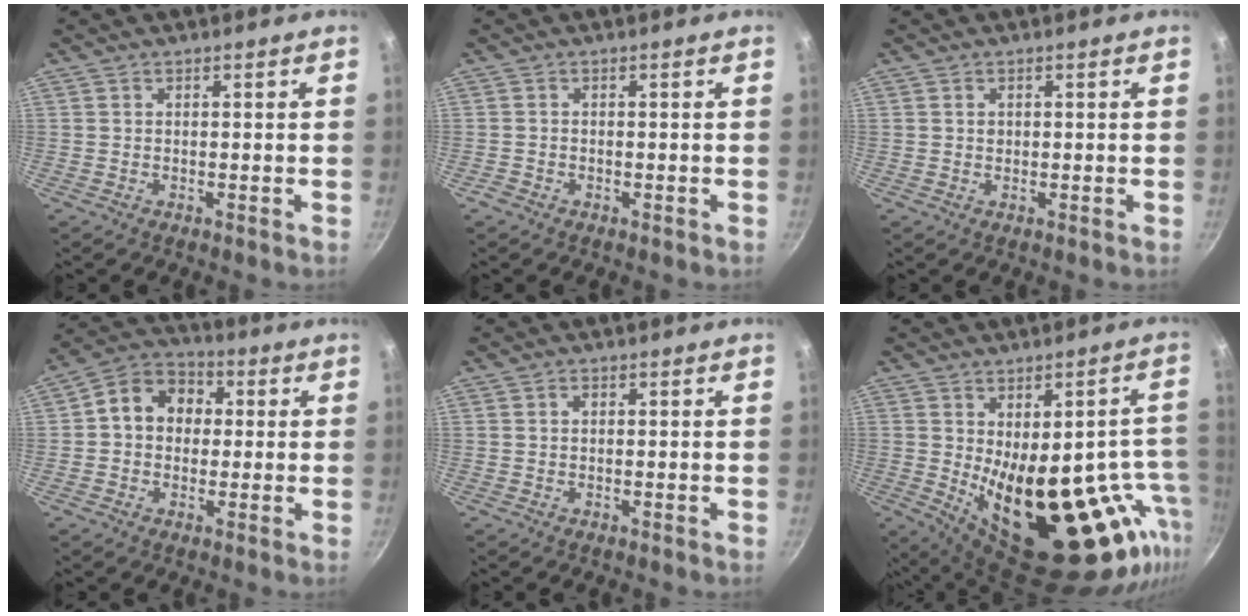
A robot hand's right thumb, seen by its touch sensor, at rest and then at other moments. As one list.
[{"total": 1.0, "force": [-0.7, 0.6, 0.3], "torque": [-0.011, 0.004, -0.014]}, {"total": 0.8, "force": [0.2, 0.7, 0.3], "torque": [-0.001, 0.001, 0.004]}, {"total": 10.1, "force": [1.1, 8.4, 5.6], "torque": [-0.057, 0.025, -0.005]}, {"total": 0.8, "force": [0.2, 0.6, 0.5], "torque": [-0.008, 0.004, 0.004]}, {"total": 25.9, "force": [-5.0, 13.4, 21.7], "torque": [-0.232, -0.025, -0.033]}]